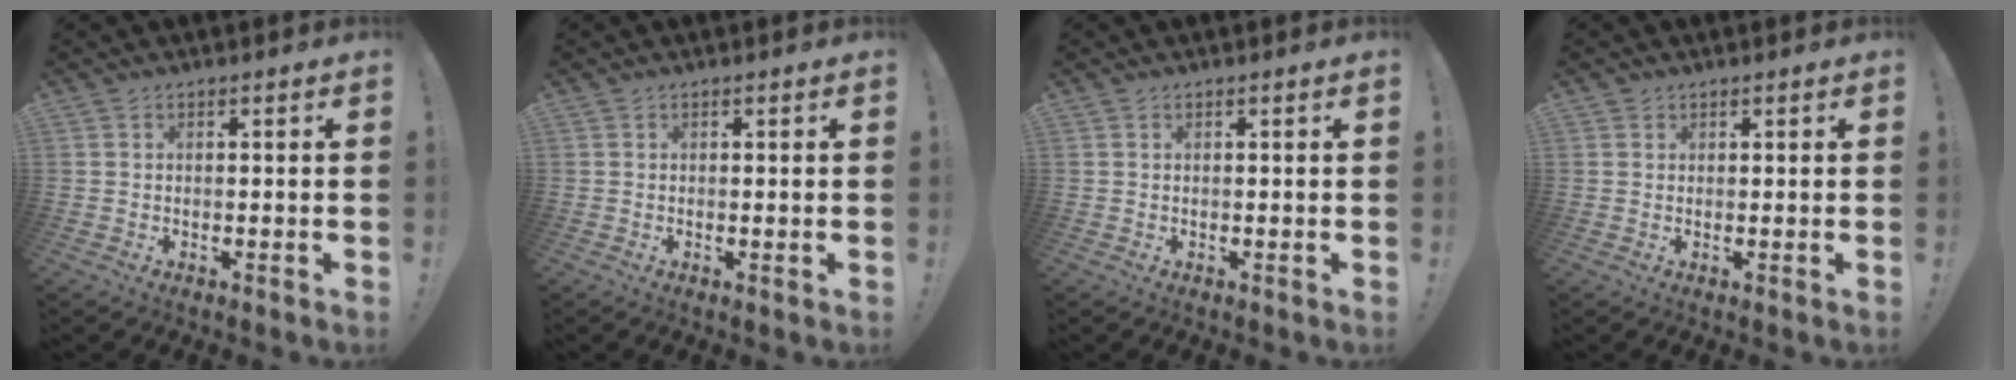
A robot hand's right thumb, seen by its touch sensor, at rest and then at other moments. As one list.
[{"total": 0.0}, {"total": 0.0}, {"total": 0.9, "force": [0.7, 0.5, 0.2], "torque": [-0.003, 0.000, 0.014]}]